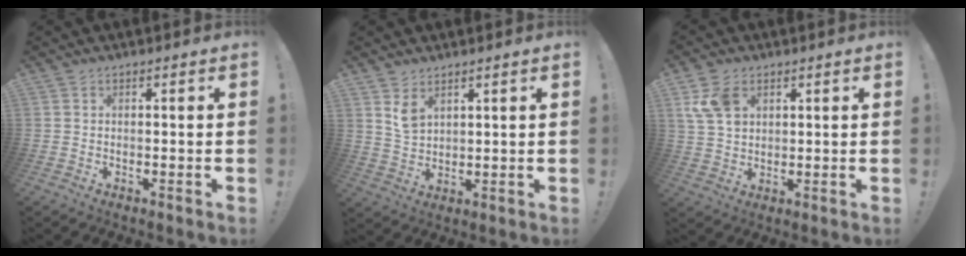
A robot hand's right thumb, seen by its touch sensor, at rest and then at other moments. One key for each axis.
{"total": 4.8, "fx": 3.1, "fy": 2.8, "fz": 2.4, "tx": -0.033, "ty": -0.019, "tz": 0.058}
{"total": 8.3, "fx": 3.4, "fy": 5.7, "fz": 4.8, "tx": -0.097, "ty": -0.004, "tz": 0.068}